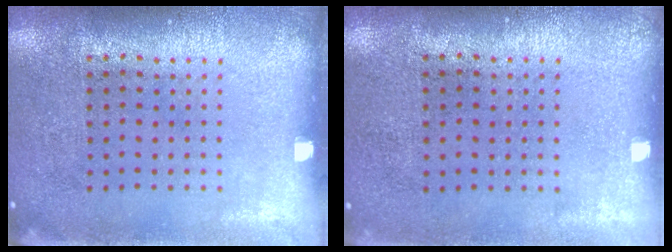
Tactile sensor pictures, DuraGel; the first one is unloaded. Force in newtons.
{"total": 0.0}